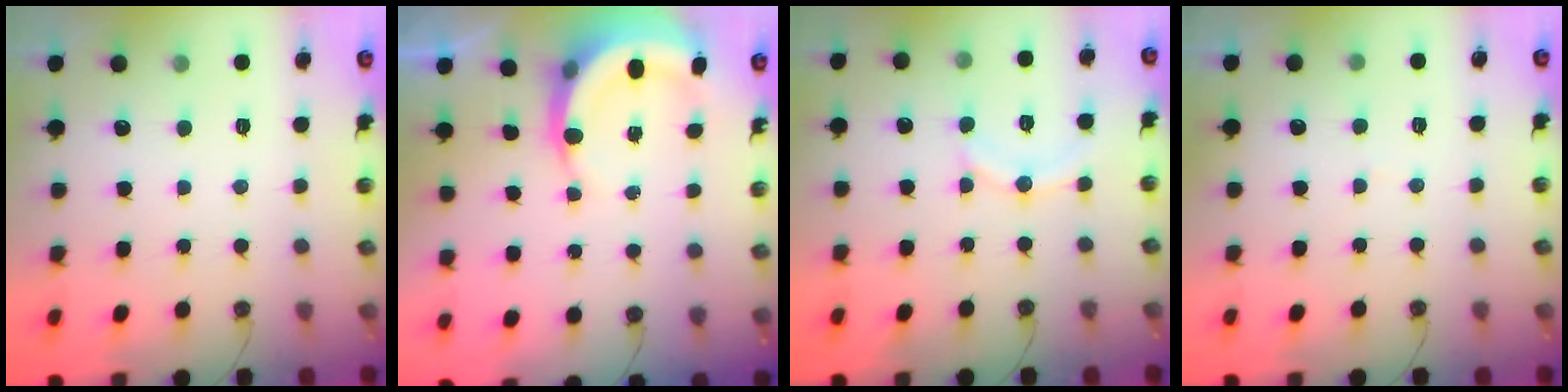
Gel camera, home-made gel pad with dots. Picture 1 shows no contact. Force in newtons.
{"total": 5.9, "press": 5.9, "slide": 0.4}
{"total": 9.9, "press": 9.9, "slide": 0.9}
{"total": 1.9, "press": 1.9, "slide": 0.2}